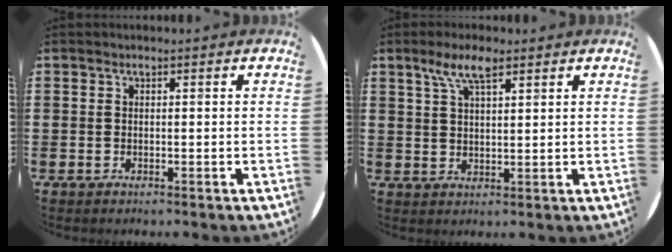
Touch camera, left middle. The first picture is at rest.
{"total": 5.3, "force": [3.5, 1.6, 3.6], "torque": [-0.071, 0.006, 0.059]}